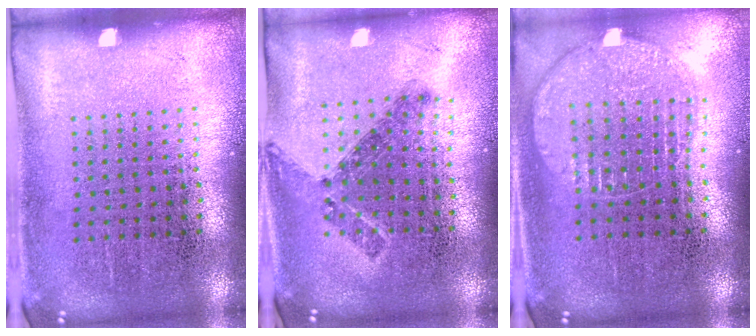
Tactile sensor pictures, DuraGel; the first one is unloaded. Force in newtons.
{"total": 0.8, "press": 0.8, "slide": 0.3}
{"total": 1.3, "press": 1.2, "slide": 0.5}